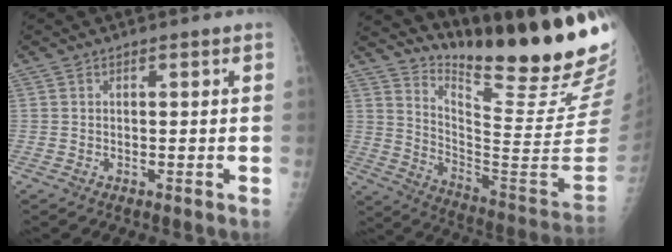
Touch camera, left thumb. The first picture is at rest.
{"total": 27.1, "force": [20.8, 2.9, 17.2], "torque": [-0.239, -0.162, 0.309]}